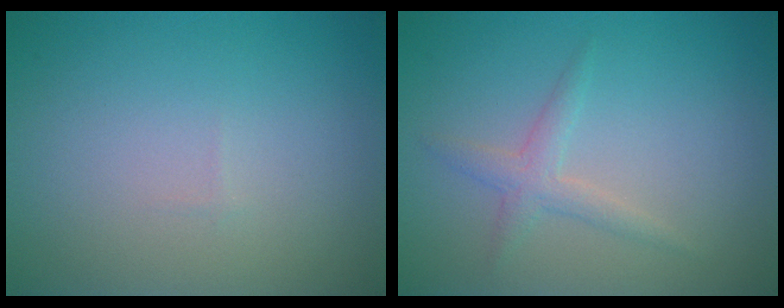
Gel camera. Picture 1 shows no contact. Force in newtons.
{"total": 1.8, "press": 1.8, "slide": 0.1}